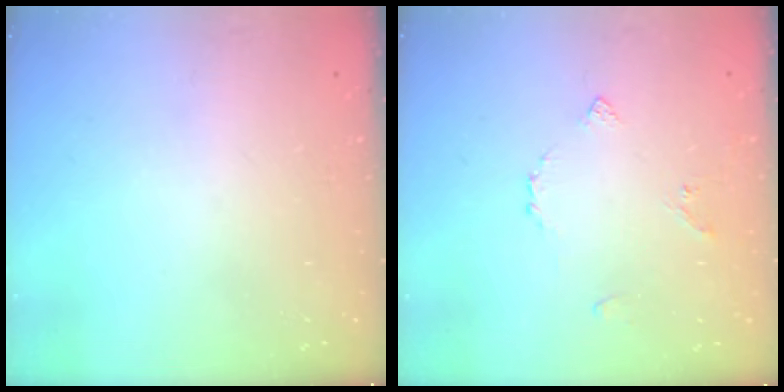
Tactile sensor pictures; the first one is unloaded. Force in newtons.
{"total": 3.7, "press": 3.6, "slide": 0.8}